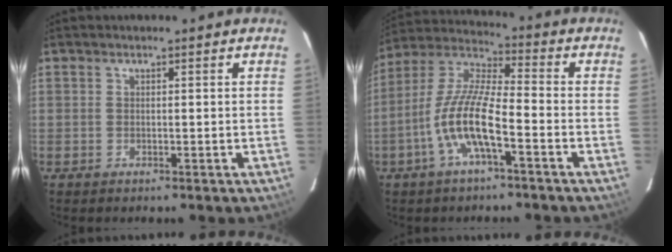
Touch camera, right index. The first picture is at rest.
{"total": 11.8, "force": [-4.8, 2.4, 10.5], "torque": [-0.222, 0.003, -0.096]}